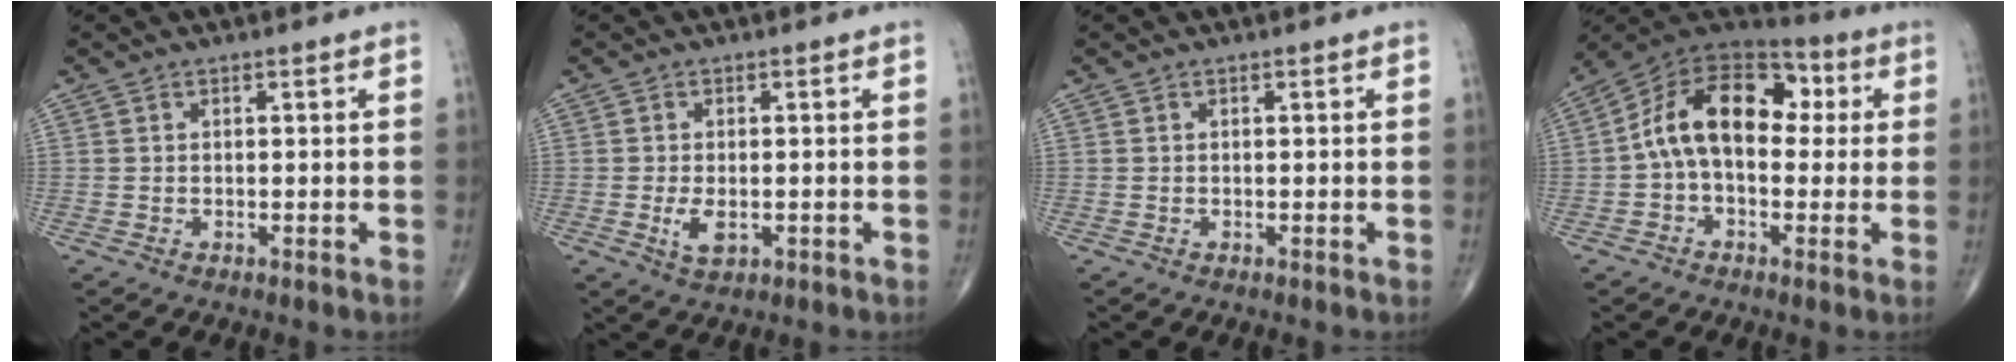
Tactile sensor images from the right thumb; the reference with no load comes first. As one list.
[{"total": 3.7, "force": [-0.8, 1.9, 3.1], "torque": [-0.058, -0.006, -0.012]}, {"total": 0.0}, {"total": 16.1, "force": [1.3, 10.2, 12.4], "torque": [-0.175, 0.048, 0.007]}]